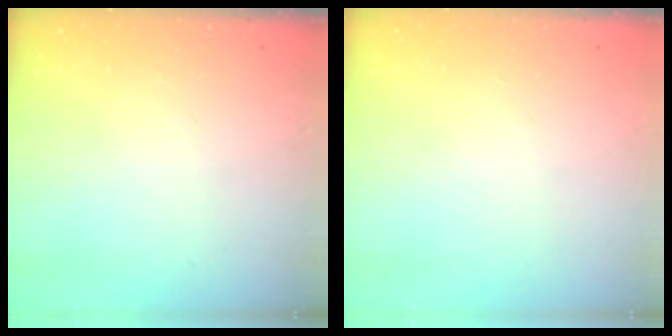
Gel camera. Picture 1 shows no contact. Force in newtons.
{"total": 0.0}